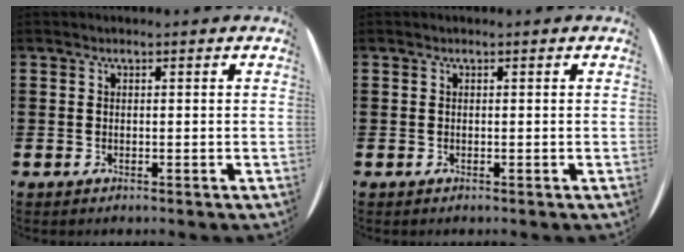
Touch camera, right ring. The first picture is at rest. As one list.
[{"total": 0.0}]